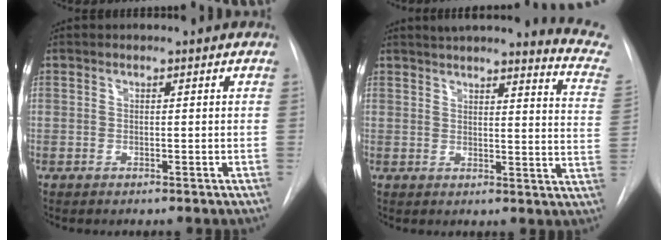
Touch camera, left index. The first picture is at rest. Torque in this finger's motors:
{"motor_torque": [0.68, -1.01, 0.17, 0.01]}